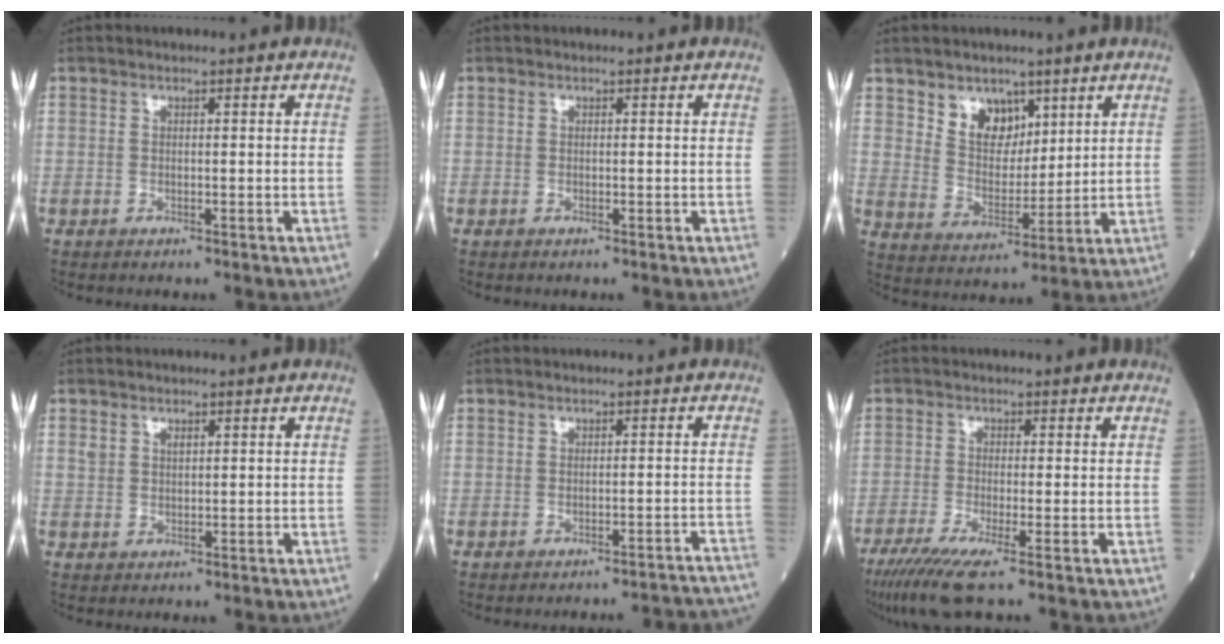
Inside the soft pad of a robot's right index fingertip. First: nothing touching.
{"total": 0.0}
{"total": 7.0, "force": [4.4, 4.6, 3.0], "torque": [-0.052, -0.001, 0.088]}
{"total": 1.8, "force": [1.0, 1.2, 1.0], "torque": [-0.022, 0.007, 0.021]}
{"total": 9.3, "force": [-9.2, -0.6, 1.0], "torque": [0.010, -0.002, -0.098]}
{"total": 6.7, "force": [-4.3, 0.1, 5.1], "torque": [-0.092, -0.020, -0.080]}